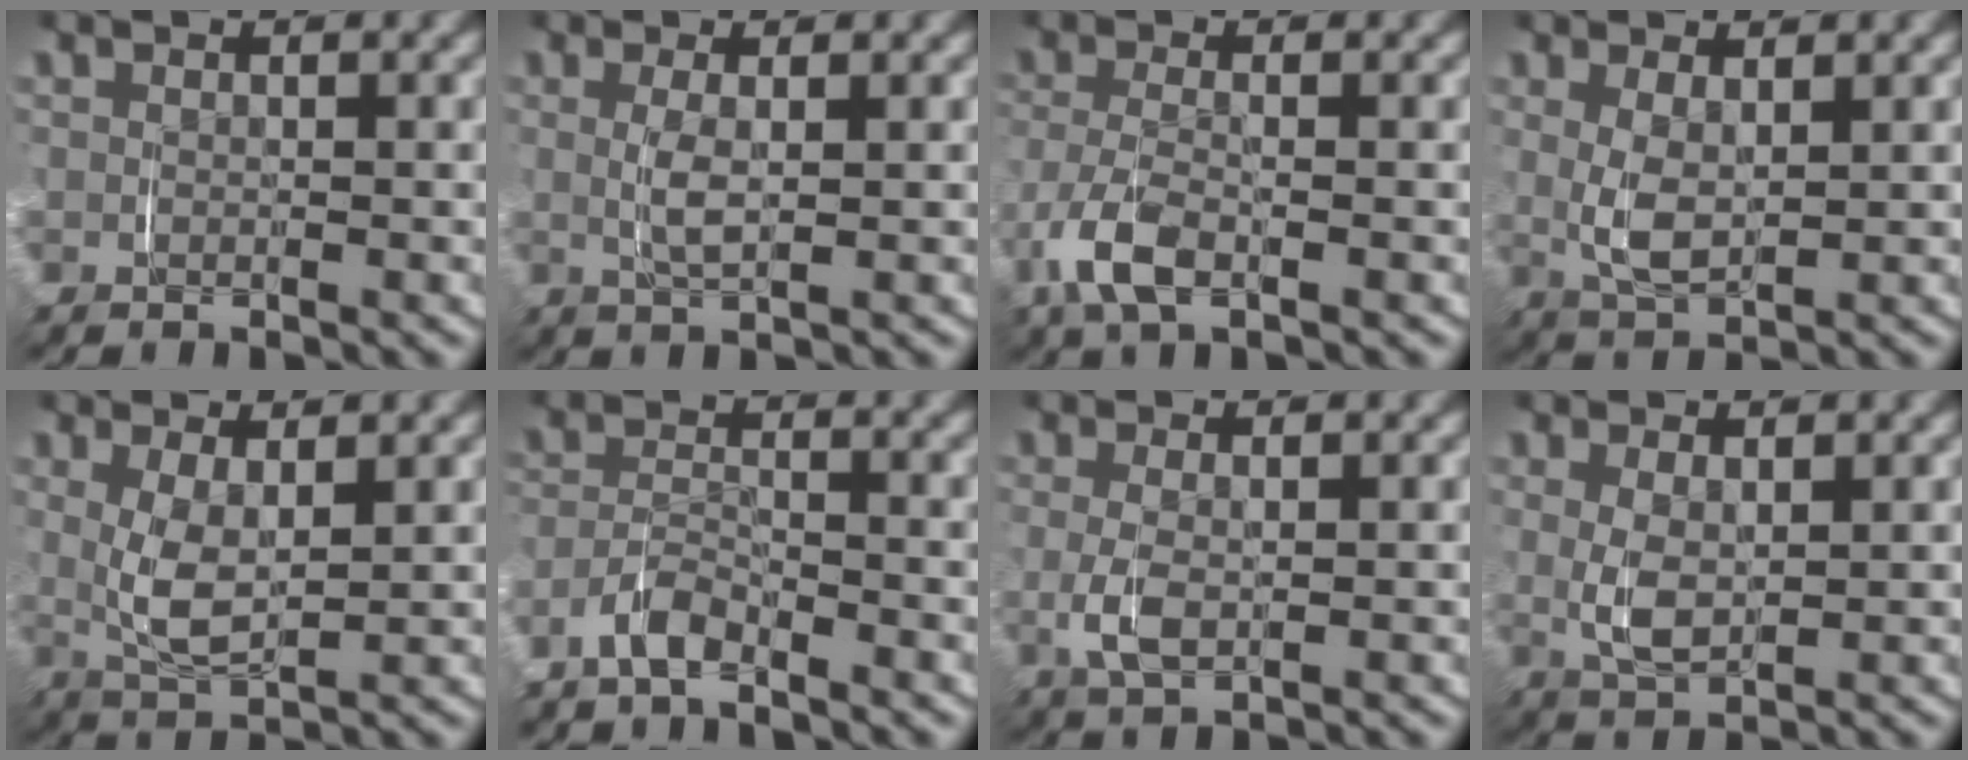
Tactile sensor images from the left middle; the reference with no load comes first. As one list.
[{"total": 1.8, "force": [-0.1, -0.1, 1.8], "torque": [-0.040, -0.007, 0.005]}, {"total": 3.6, "force": [-2.3, 1.0, 2.6], "torque": [-0.067, -0.015, -0.035]}, {"total": 3.5, "force": [0.4, 1.9, 3.0], "torque": [-0.074, -0.012, 0.013]}, {"total": 4.5, "force": [0.6, 2.3, 3.9], "torque": [-0.086, -0.009, 0.014]}, {"total": 2.9, "force": [-2.8, 0.0, 0.5], "torque": [-0.015, 0.001, -0.058]}, {"total": 2.0, "force": [-0.4, 0.6, 1.9], "torque": [-0.052, -0.009, -0.002]}, {"total": 3.0, "force": [0.3, 1.6, 2.6], "torque": [-0.066, -0.011, 0.012]}]